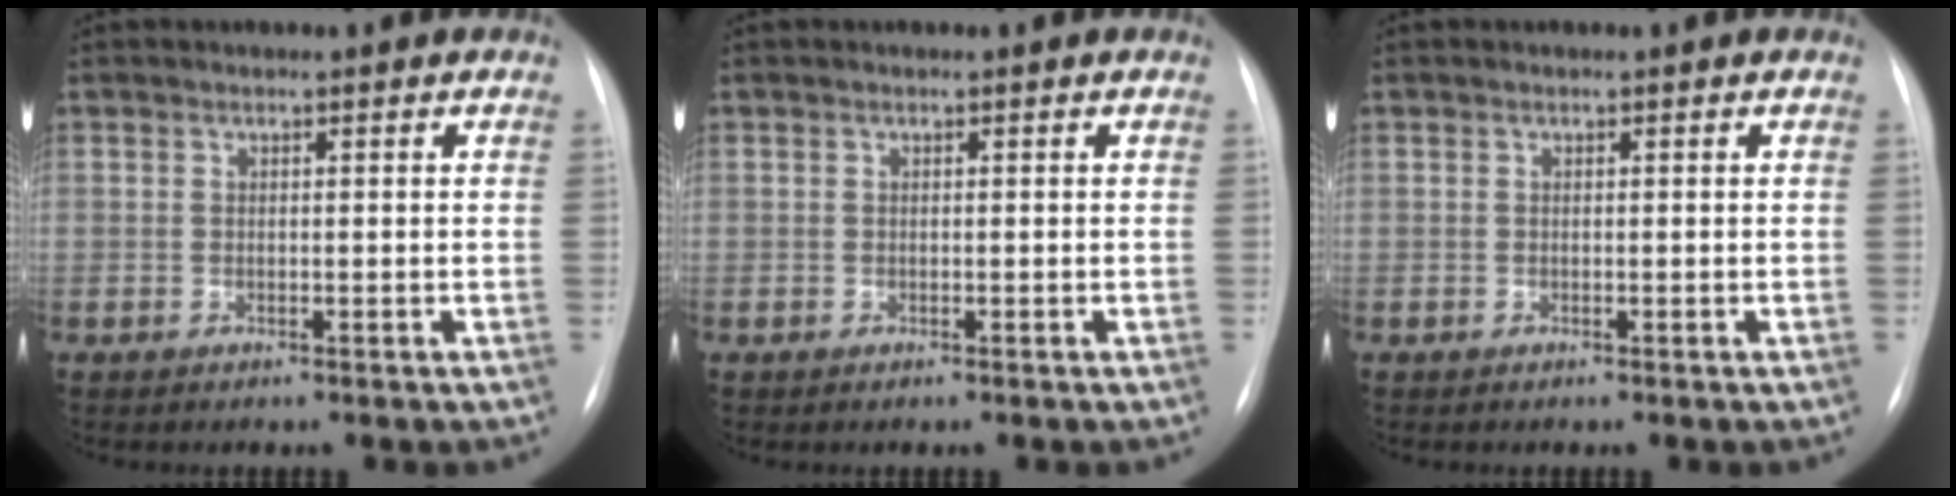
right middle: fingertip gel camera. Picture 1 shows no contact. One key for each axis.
{"total": 0.0}
{"total": 0.0}